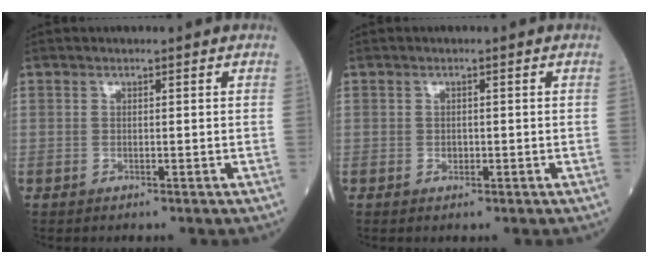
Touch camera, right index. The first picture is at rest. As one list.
[{"total": 0.9, "force": [-0.1, 0.7, 0.5], "torque": [-0.008, 0.001, -0.002]}]